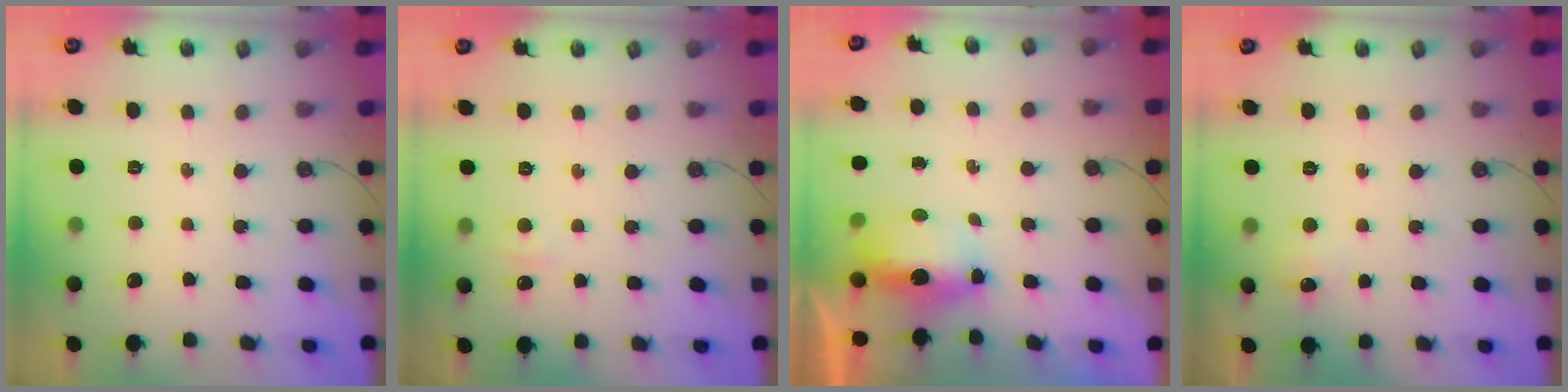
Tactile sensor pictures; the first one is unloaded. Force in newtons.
{"total": 4.4, "press": 4.3, "slide": 0.6}
{"total": 14.9, "press": 8.9, "slide": 11.9}
{"total": 5.4, "press": 5.4, "slide": 0.7}